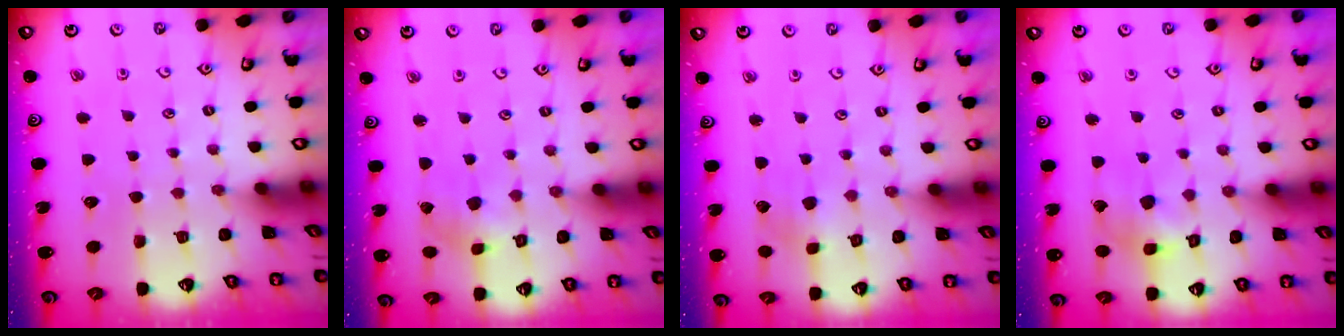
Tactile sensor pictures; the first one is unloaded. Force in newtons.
{"total": 1.4, "press": 1.4, "slide": 0.2}
{"total": 2.6, "press": 2.6, "slide": 0.3}
{"total": 11.0, "press": 10.8, "slide": 1.6}